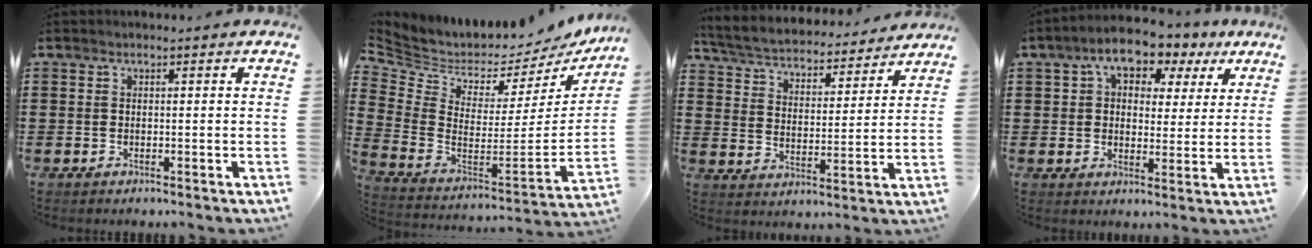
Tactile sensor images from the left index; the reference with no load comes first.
{"total": 3.1, "force": [2.5, 1.7, 0.9], "torque": [-0.041, -0.043, 0.035]}
{"total": 4.6, "force": [4.5, 0.2, 0.9], "torque": [-0.041, -0.032, 0.072]}
{"total": 7.1, "force": [4.6, 4.0, 3.7], "torque": [-0.073, -0.006, 0.075]}